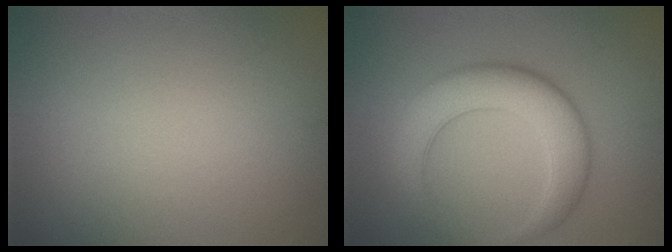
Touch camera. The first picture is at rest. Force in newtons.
{"total": 6.2, "press": 6.2, "slide": 0.2}